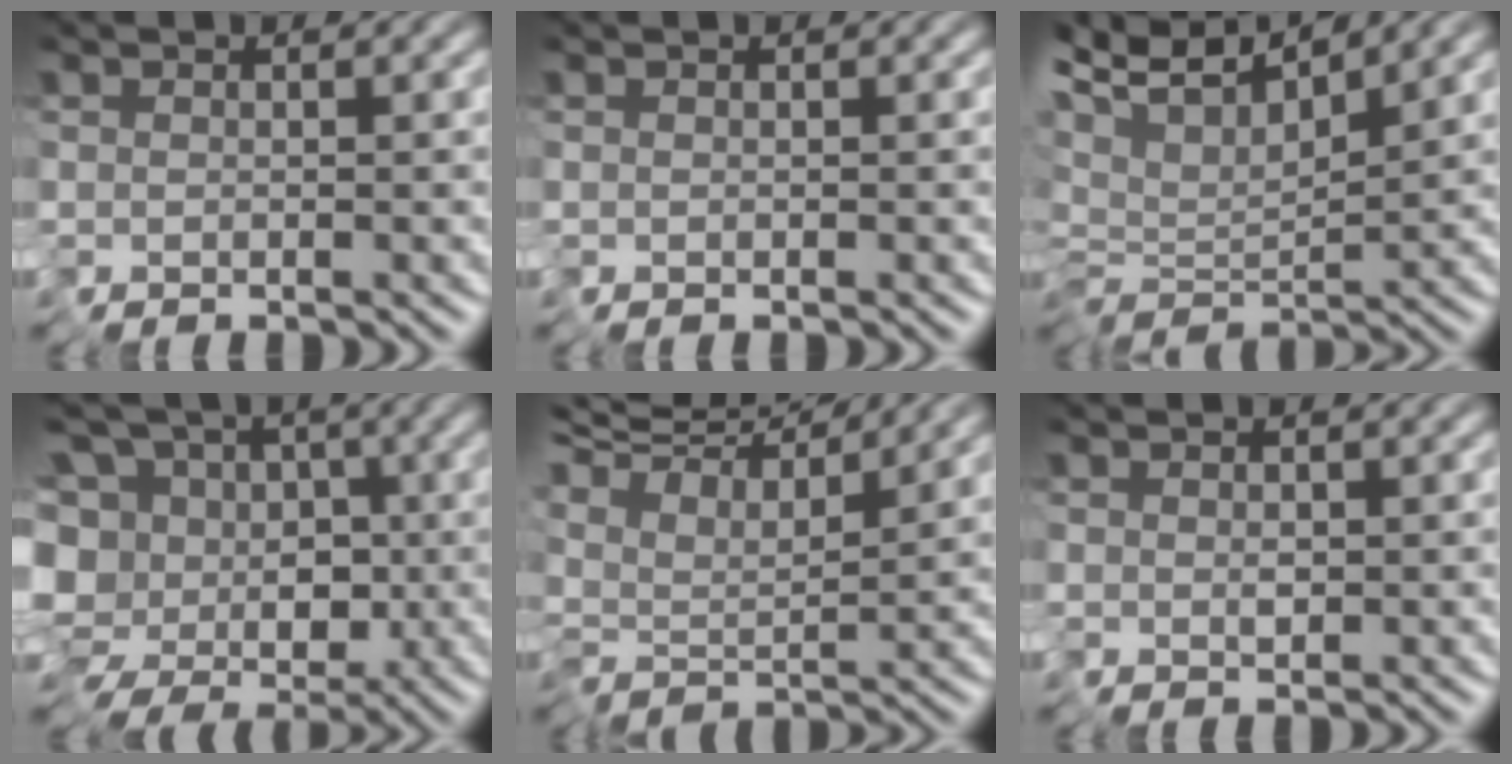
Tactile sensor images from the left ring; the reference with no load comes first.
{"total": 0.0}
{"total": 4.9, "force": [3.8, 0.3, 3.1], "torque": [-0.072, 0.013, 0.065]}
{"total": 10.6, "force": [-0.8, 9.1, 5.5], "torque": [-0.126, 0.011, -0.022]}
{"total": 8.6, "force": [8.0, 0.7, 3.3], "torque": [-0.099, 0.017, 0.121]}
{"total": 0.8, "force": [0.3, 0.5, 0.5], "torque": [-0.009, -0.001, 0.009]}